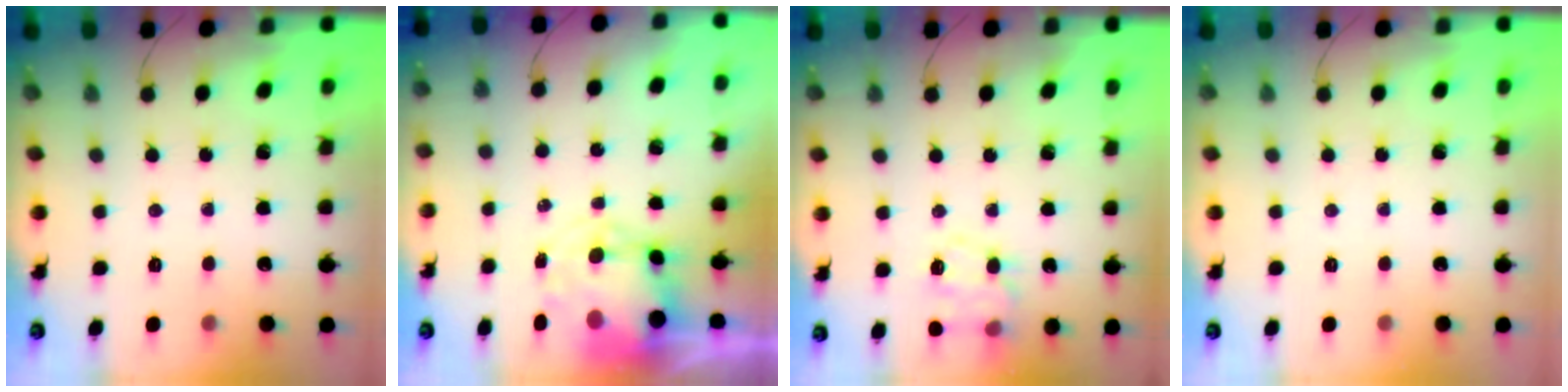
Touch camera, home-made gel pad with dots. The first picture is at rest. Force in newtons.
{"total": 6.9, "press": 6.6, "slide": 1.8}
{"total": 12.9, "press": 12.9, "slide": 1.0}
{"total": 0.0}